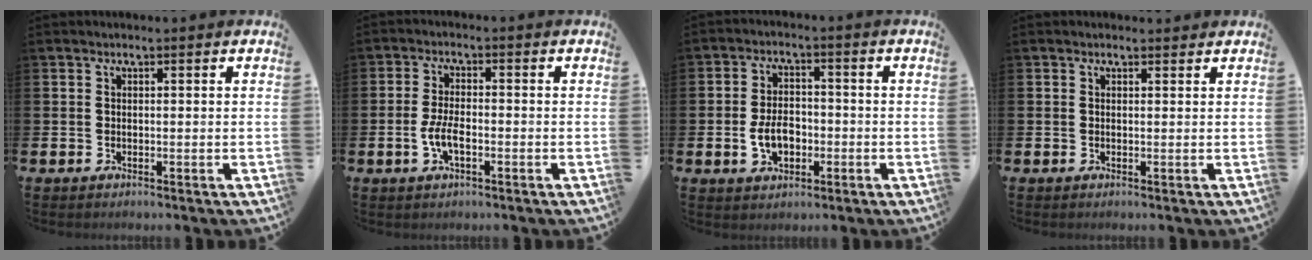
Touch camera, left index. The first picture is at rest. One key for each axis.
{"total": 3.8, "fx": -1.1, "fy": 1.6, "fz": 3.3, "tx": -0.066, "ty": 0.004, "tz": -0.021}
{"total": 4.8, "fx": -1.1, "fy": 3.1, "fz": 3.5, "tx": -0.050, "ty": 0.003, "tz": -0.024}
{"total": 0.5, "fx": 0.4, "fy": 0.3, "fz": 0.2, "tx": 0.007, "ty": -0.001, "tz": 0.004}